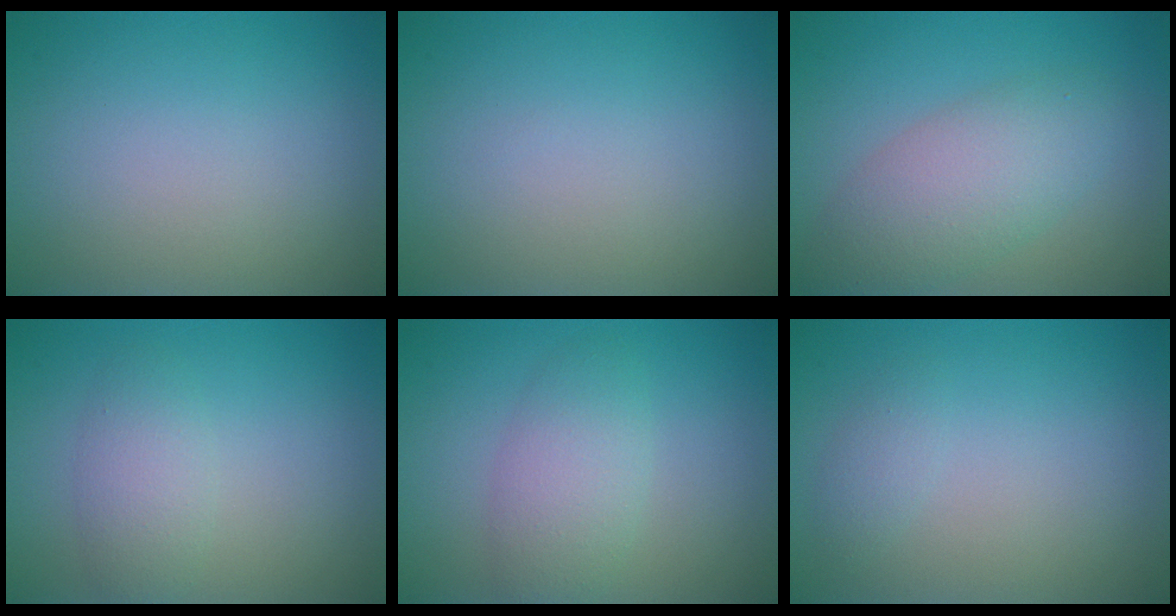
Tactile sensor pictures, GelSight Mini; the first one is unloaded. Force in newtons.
{"total": 0.0}
{"total": 4.9, "press": 4.9, "slide": 0.5}
{"total": 2.5, "press": 2.5, "slide": 0.2}
{"total": 3.4, "press": 3.4, "slide": 0.1}
{"total": 1.1, "press": 1.1, "slide": 0.1}